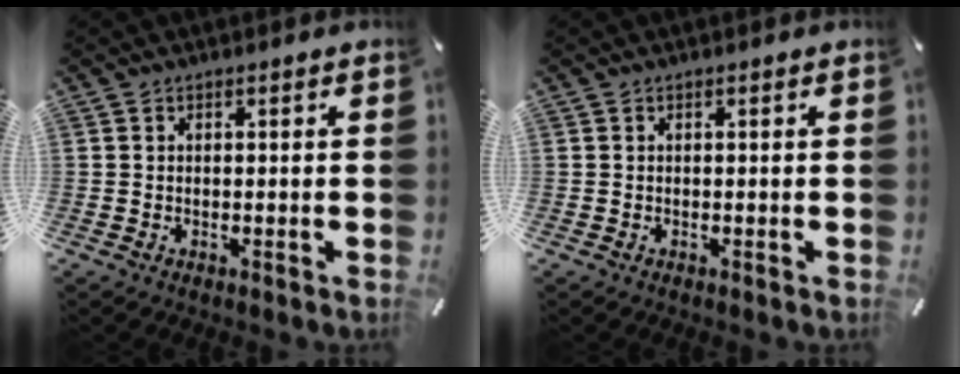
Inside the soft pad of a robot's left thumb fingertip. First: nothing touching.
{"total": 0.0}